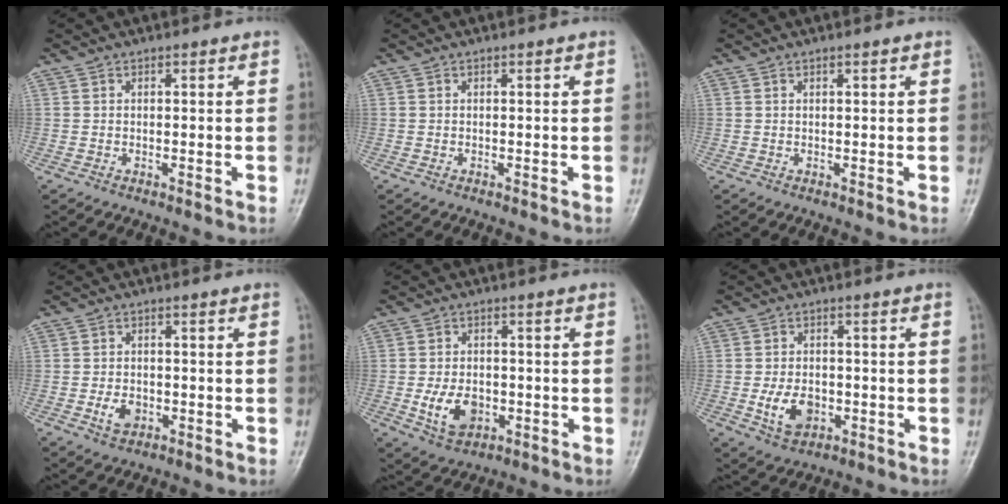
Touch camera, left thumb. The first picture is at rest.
{"total": 0.0}
{"total": 0.6, "force": [0.4, 0.1, 0.5], "torque": [-0.007, 0.001, 0.005]}
{"total": 3.5, "force": [-1.0, 2.5, 2.3], "torque": [-0.035, 0.002, -0.015]}
{"total": 7.1, "force": [-1.7, 4.9, 4.9], "torque": [-0.073, 0.001, -0.022]}
{"total": 6.5, "force": [-1.6, 4.5, 4.5], "torque": [-0.069, 0.002, -0.023]}